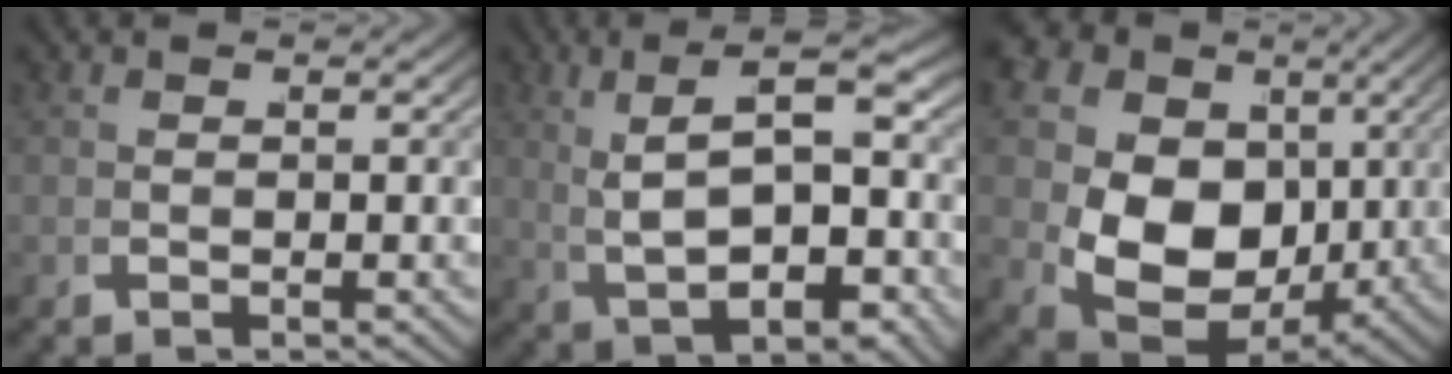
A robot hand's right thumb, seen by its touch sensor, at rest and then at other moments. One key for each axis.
{"total": 9.6, "fx": 2.1, "fy": 4.5, "fz": 8.2, "tx": -0.128, "ty": 0.010, "tz": 0.039}
{"total": 17.4, "fx": 0.4, "fy": 13.8, "fz": 10.7, "tx": -0.220, "ty": -0.060, "tz": 0.022}